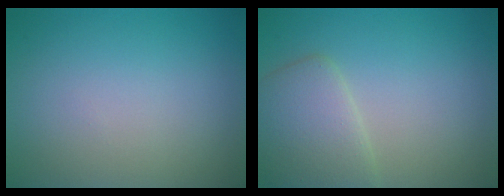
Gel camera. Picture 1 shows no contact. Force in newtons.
{"total": 3.8, "press": 3.8, "slide": 0.3}